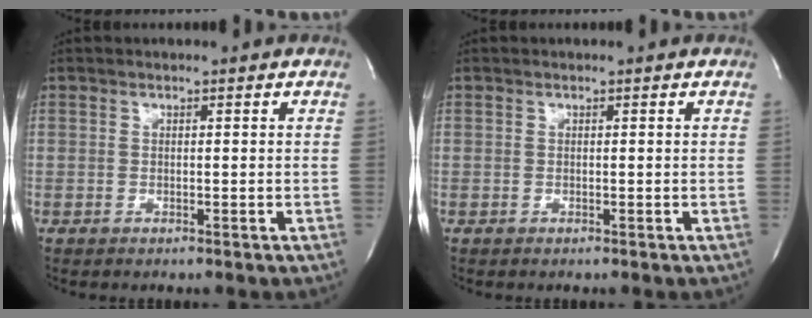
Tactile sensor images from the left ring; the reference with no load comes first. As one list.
[{"total": 0.0}]